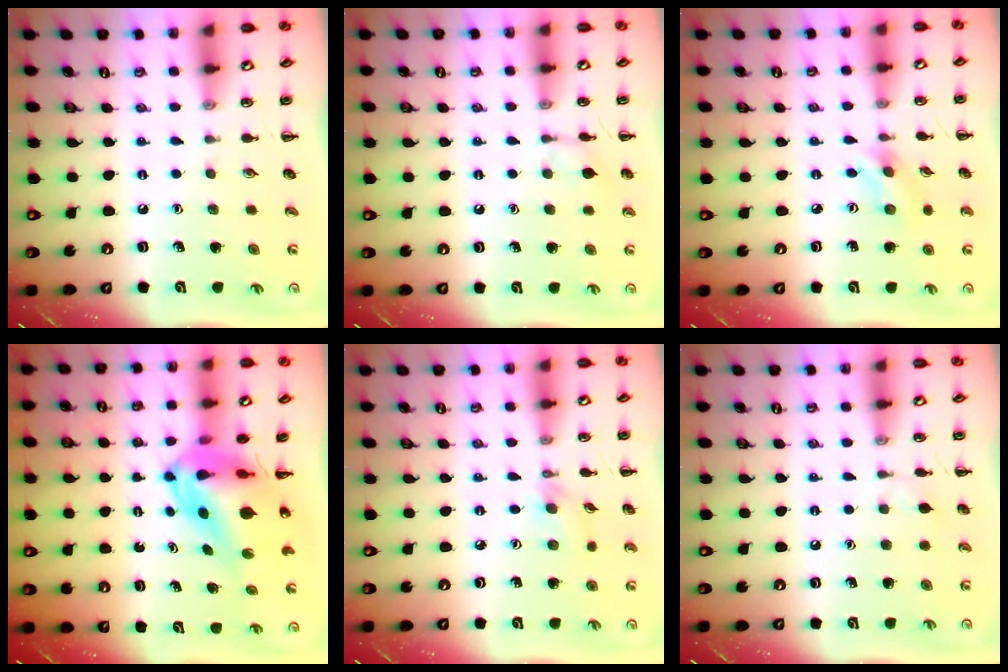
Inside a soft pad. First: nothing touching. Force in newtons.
{"total": 6.5, "press": 6.4, "slide": 0.7}
{"total": 2.7, "press": 2.6, "slide": 0.6}
{"total": 9.6, "press": 9.1, "slide": 3.0}
{"total": 3.1, "press": 2.9, "slide": 1.1}
{"total": 3.9, "press": 3.6, "slide": 1.5}